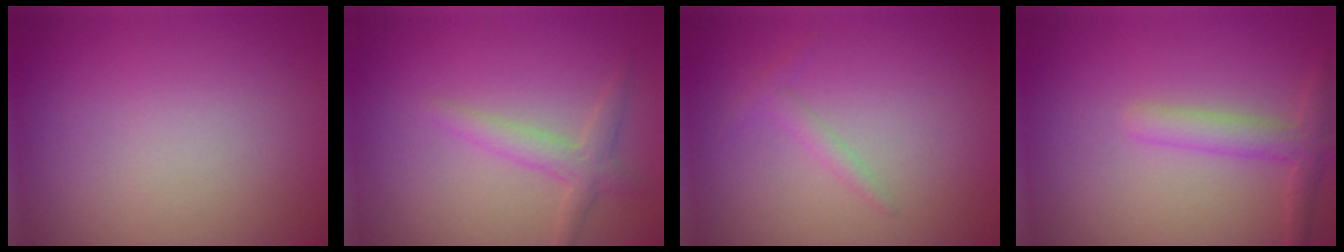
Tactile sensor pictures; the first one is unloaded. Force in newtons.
{"total": 2.2, "press": 2.2, "slide": 0.1}
{"total": 1.1, "press": 1.1, "slide": 0.0}
{"total": 2.6, "press": 2.6, "slide": 0.2}